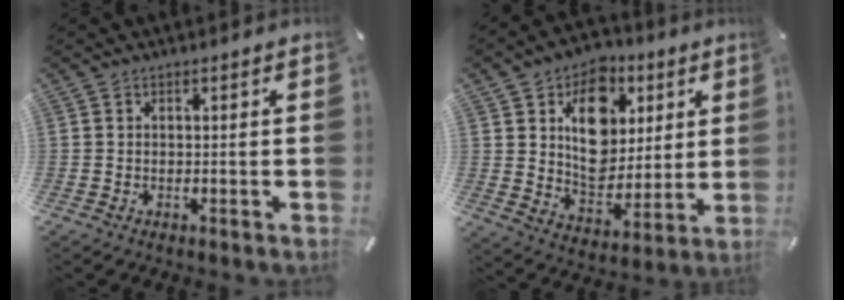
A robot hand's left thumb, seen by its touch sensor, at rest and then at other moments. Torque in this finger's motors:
{"motor_torque": [2.72, 2.29, 1.42, -1.35, 0.44]}